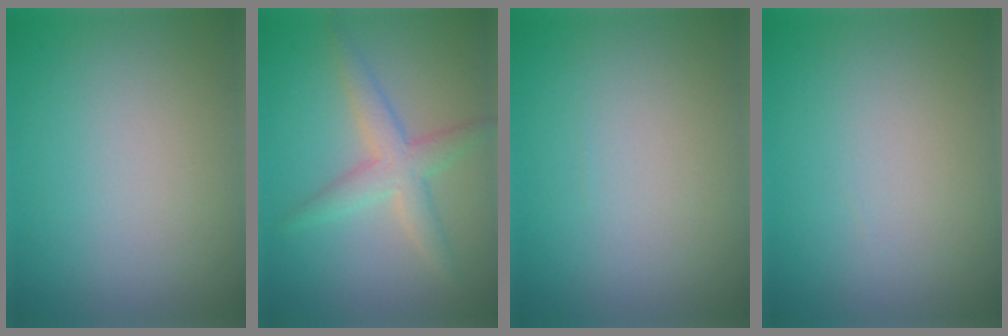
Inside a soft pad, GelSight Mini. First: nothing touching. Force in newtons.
{"total": 3.5, "press": 3.5, "slide": 0.1}
{"total": 0.0}
{"total": 0.0}